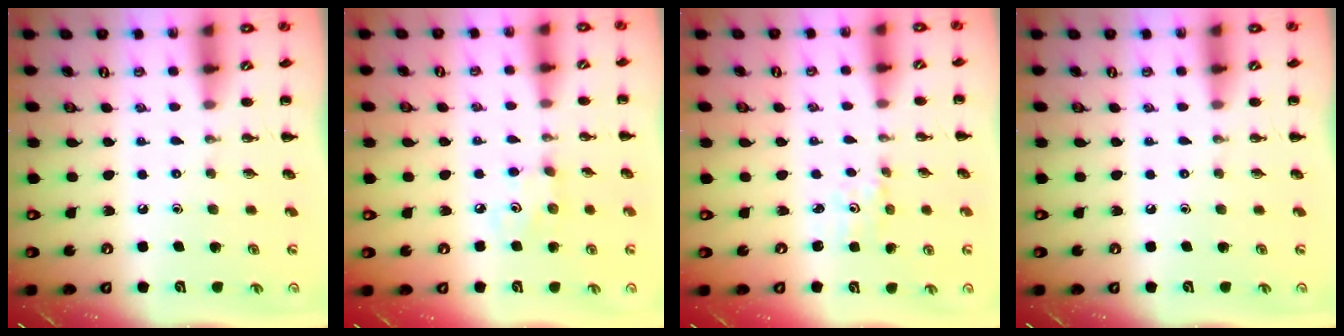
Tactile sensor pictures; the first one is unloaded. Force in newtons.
{"total": 3.0, "press": 2.8, "slide": 0.9}
{"total": 0.9, "press": 0.8, "slide": 0.4}
{"total": 0.0}